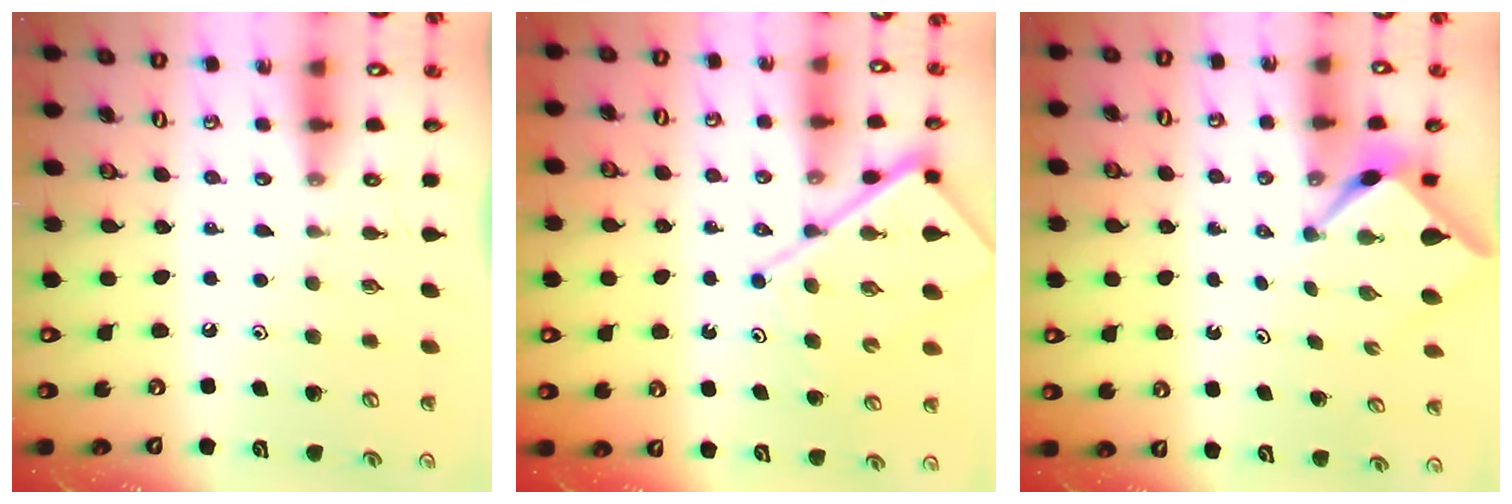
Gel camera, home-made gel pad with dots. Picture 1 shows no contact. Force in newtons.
{"total": 9.0, "press": 8.9, "slide": 1.1}
{"total": 2.7, "press": 2.7, "slide": 0.3}